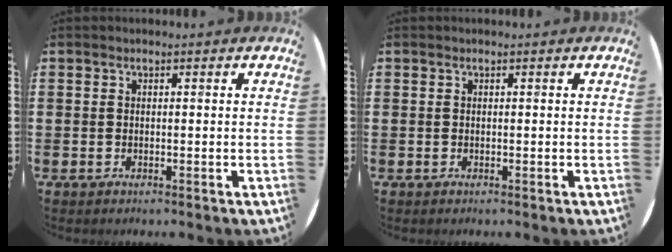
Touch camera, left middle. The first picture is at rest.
{"total": 0.0}